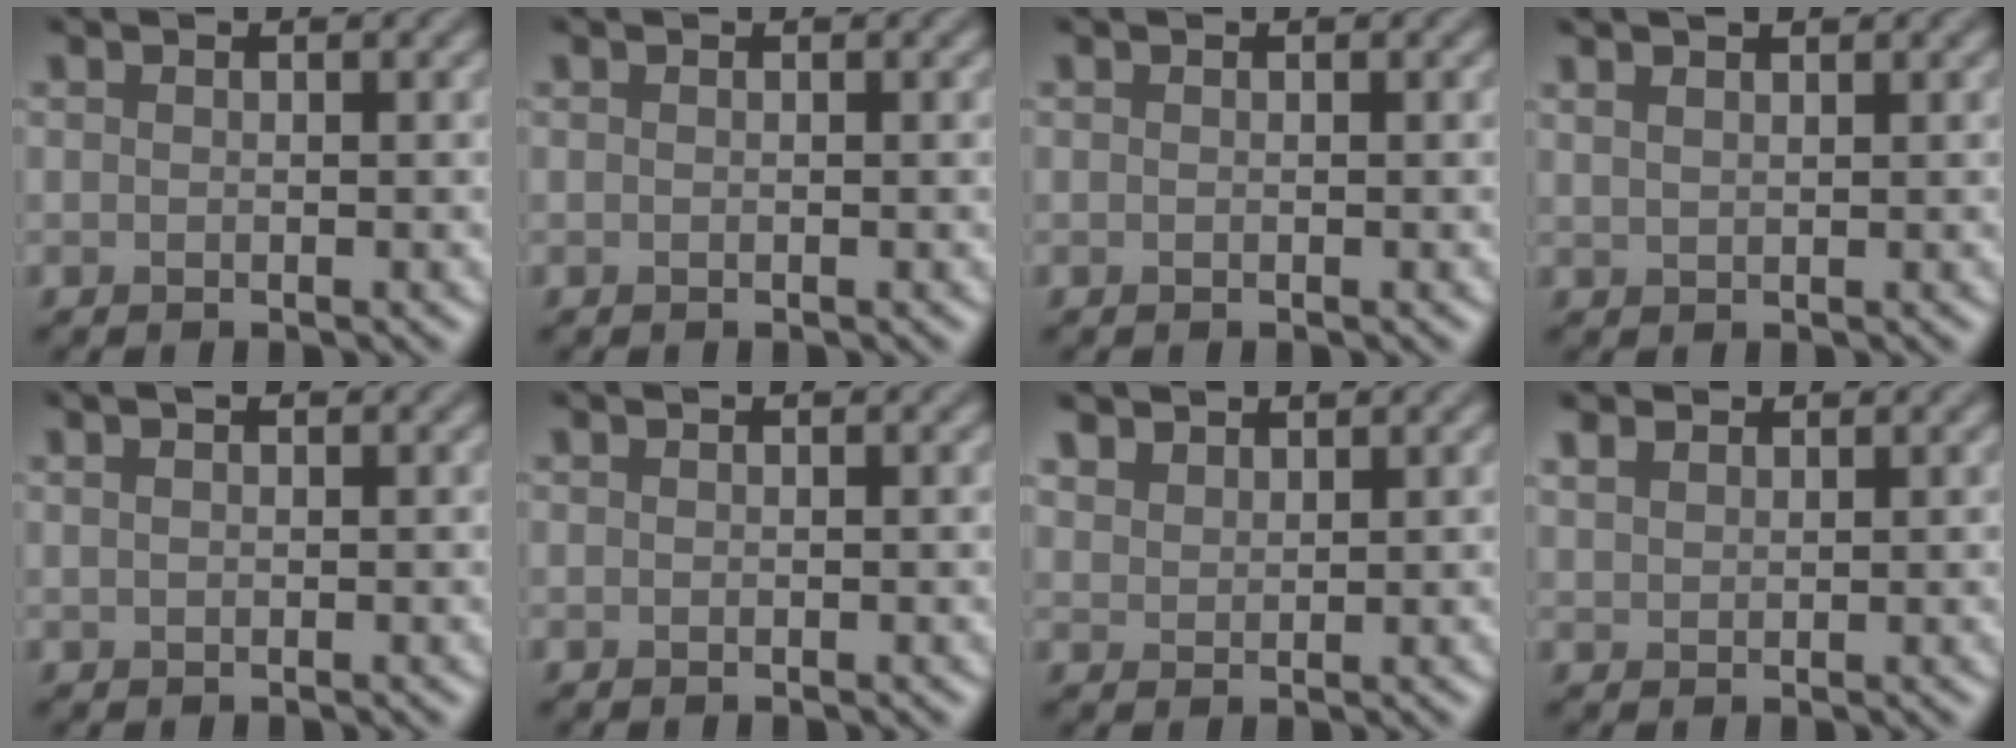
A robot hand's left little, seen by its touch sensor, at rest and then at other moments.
{"total": 0.0}
{"total": 0.0}
{"total": 2.4, "force": [1.7, 0.9, 1.4], "torque": [-0.013, 0.008, 0.013]}
{"total": 1.2, "force": [0.7, 0.6, 0.8], "torque": [-0.013, -0.002, 0.011]}
{"total": 0.0}
{"total": 2.1, "force": [1.9, 0.9, 0.3], "torque": [-0.015, 0.000, 0.046]}
{"total": 1.8, "force": [1.5, 0.9, 0.5], "torque": [-0.017, 0.007, 0.034]}